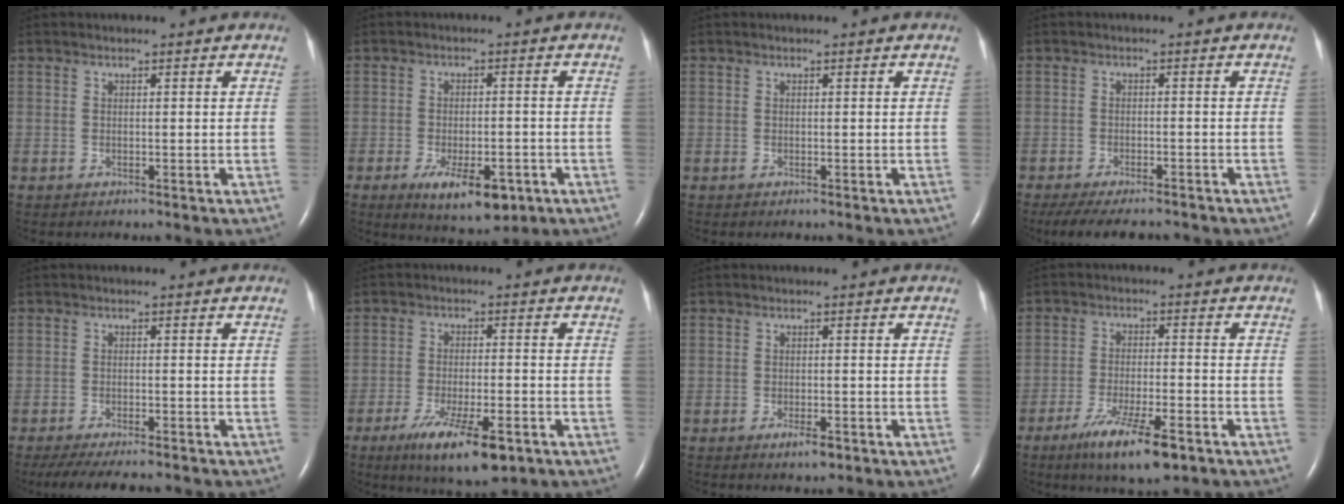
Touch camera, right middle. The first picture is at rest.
{"total": 8.6, "force": [-4.4, 3.2, 6.7], "torque": [-0.108, -0.012, -0.058]}
{"total": 0.0}
{"total": 10.7, "force": [-9.3, 2.5, 4.6], "torque": [-0.078, -0.014, -0.129]}
{"total": 10.2, "force": [-8.8, 1.9, 4.8], "torque": [-0.073, -0.018, -0.125]}
{"total": 10.7, "force": [-6.2, 2.3, 8.4], "torque": [-0.148, -0.023, -0.095]}
{"total": 2.4, "force": [-1.5, 0.7, 1.8], "torque": [-0.034, -0.003, -0.021]}
{"total": 10.0, "force": [-6.2, 1.5, 7.7], "torque": [-0.144, -0.022, -0.100]}